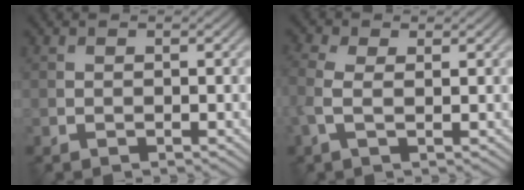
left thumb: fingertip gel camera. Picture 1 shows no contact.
{"total": 3.4, "force": [0.2, 1.7, 2.9], "torque": [-0.088, 0.004, -0.001]}